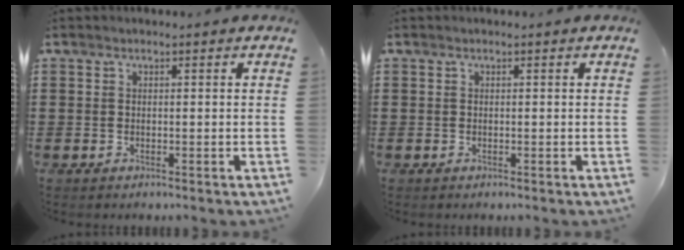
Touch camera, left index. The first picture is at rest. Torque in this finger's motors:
{"motor_torque": [-0.01, 0.00, 0.00, 0.00]}